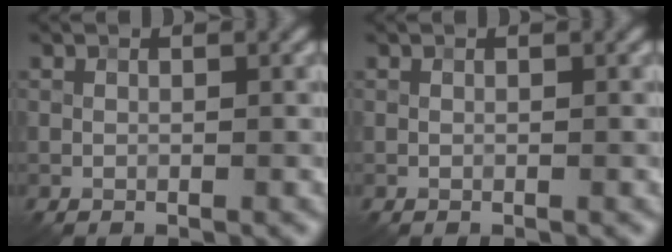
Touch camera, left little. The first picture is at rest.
{"total": 0.0}